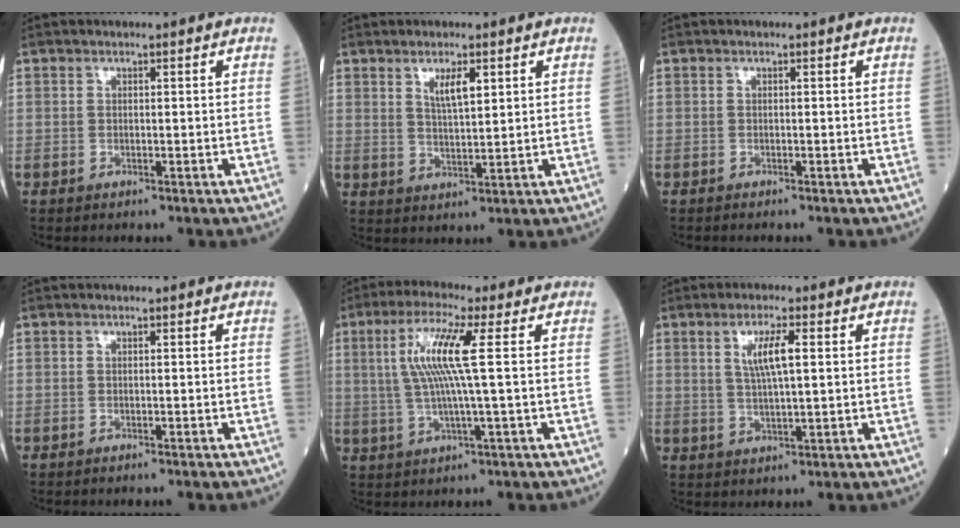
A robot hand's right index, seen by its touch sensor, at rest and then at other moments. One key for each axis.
{"total": 4.1, "fx": 2.1, "fy": 1.1, "fz": 3.4, "tx": -0.063, "ty": 0.000, "tz": 0.040}
{"total": 0.7, "fx": -0.7, "fy": 0.0, "fz": 0.2, "tx": 0.001, "ty": 0.001, "tz": -0.012}
{"total": 0.9, "fx": -0.8, "fy": -0.1, "fz": 0.4, "tx": -0.006, "ty": 0.001, "tz": -0.011}
{"total": 8.9, "fx": 1.7, "fy": -0.5, "fz": 8.7, "tx": -0.186, "ty": 0.008, "tz": 0.033}
{"total": 5.8, "fx": 1.5, "fy": 0.7, "fz": 5.5, "tx": -0.107, "ty": 0.005, "tz": 0.030}